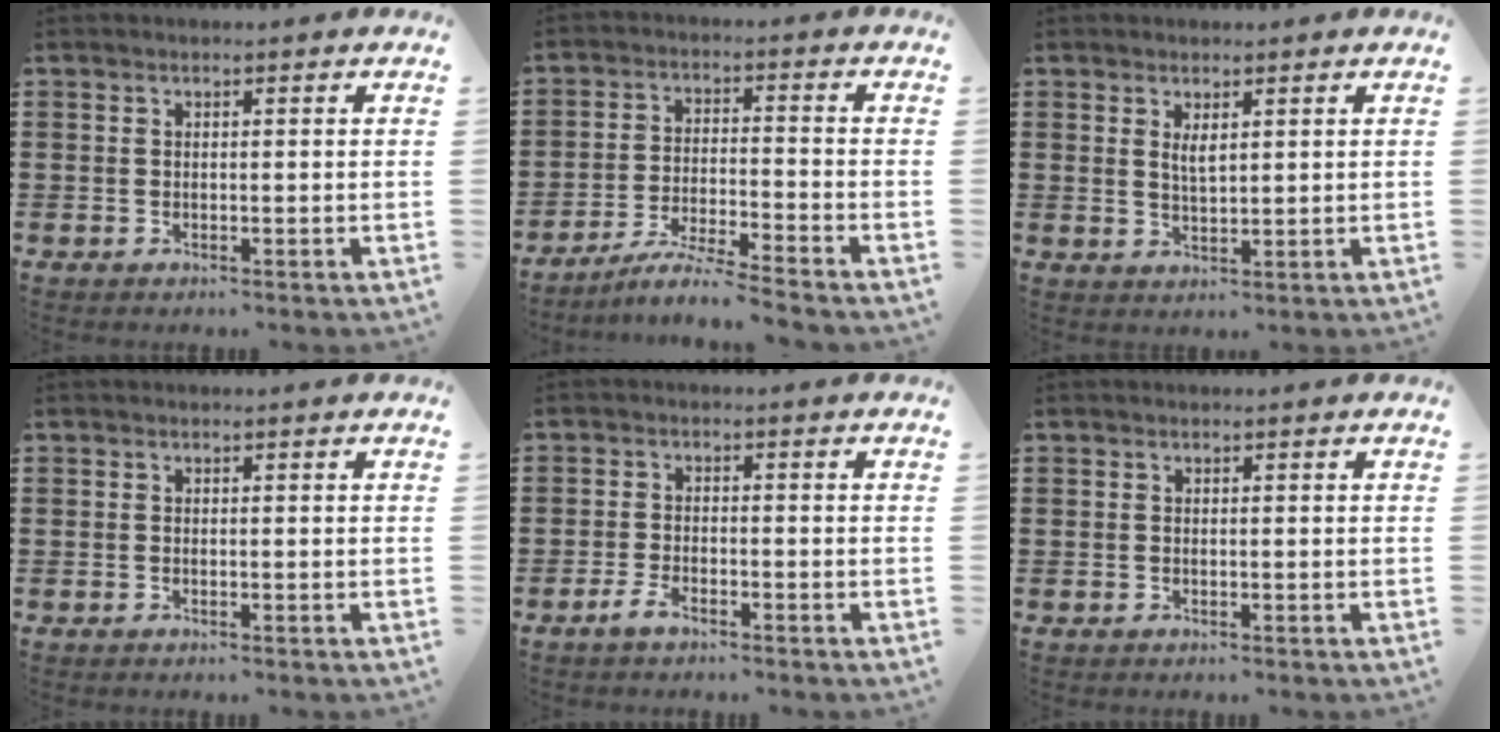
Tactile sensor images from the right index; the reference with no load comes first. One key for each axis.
{"total": 5.3, "fx": -5.0, "fy": -0.6, "fz": 1.7, "tx": -0.036, "ty": -0.014, "tz": -0.099}
{"total": 2.2, "fx": 1.2, "fy": 0.8, "fz": 1.8, "tx": -0.037, "ty": 0.002, "tz": 0.020}
{"total": 0.0}
{"total": 2.4, "fx": -1.8, "fy": 0.7, "fz": 1.4, "tx": -0.032, "ty": 0.001, "tz": -0.038}
{"total": 0.0}